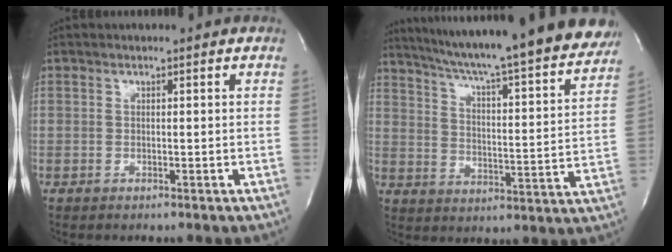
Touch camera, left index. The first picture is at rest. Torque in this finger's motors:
{"motor_torque": [0.24, -0.23, 0.52, 0.07]}